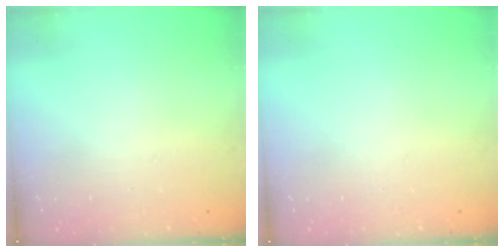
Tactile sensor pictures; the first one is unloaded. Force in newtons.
{"total": 0.0}